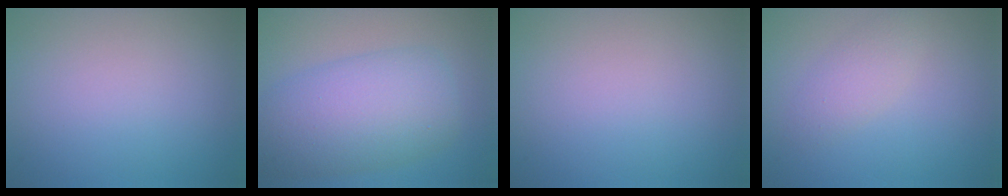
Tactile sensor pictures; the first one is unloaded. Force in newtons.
{"total": 8.0, "press": 8.0, "slide": 0.2}
{"total": 0.0}
{"total": 2.0, "press": 2.0, "slide": 0.1}